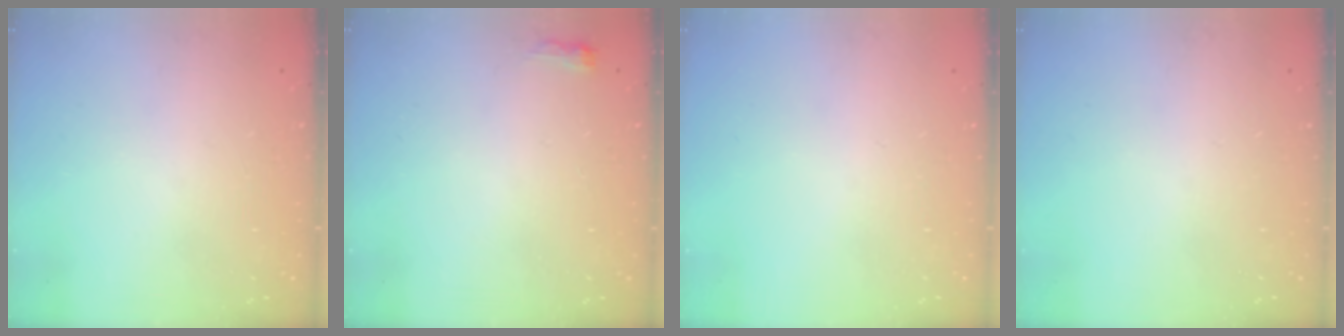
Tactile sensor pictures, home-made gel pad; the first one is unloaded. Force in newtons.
{"total": 9.8, "press": 2.8, "slide": 9.4}
{"total": 0.0}
{"total": 0.0}